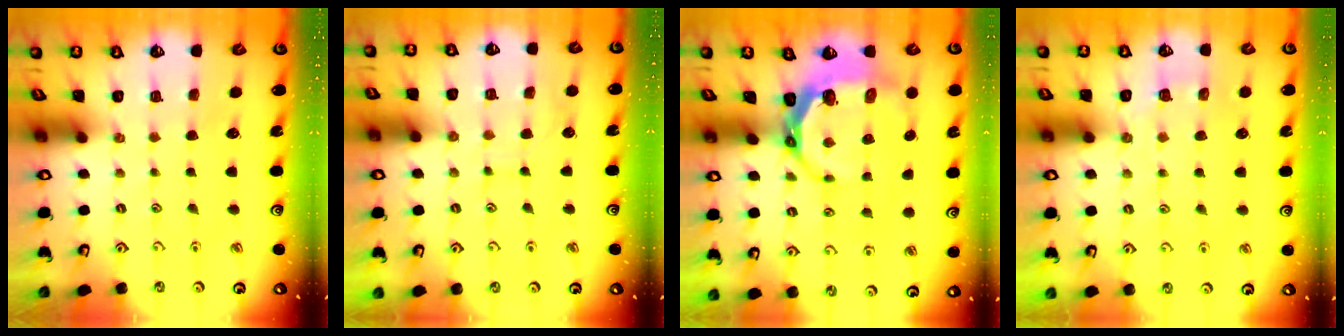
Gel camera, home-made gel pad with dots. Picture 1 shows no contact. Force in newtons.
{"total": 6.9, "press": 6.9, "slide": 0.5}
{"total": 7.8, "press": 6.7, "slide": 3.9}
{"total": 3.9, "press": 3.7, "slide": 1.2}